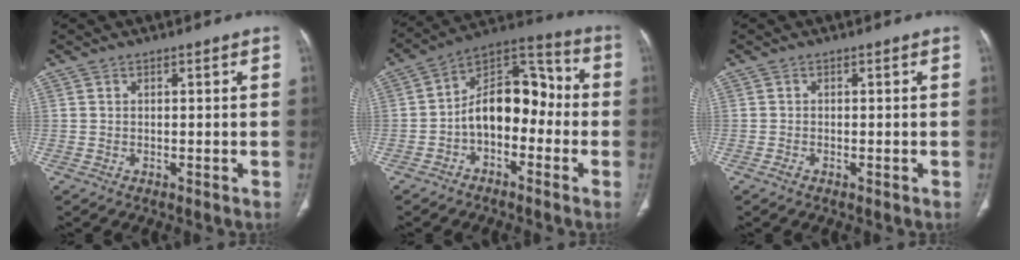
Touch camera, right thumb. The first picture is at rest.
{"total": 13.6, "force": [-2.5, 8.7, 10.1], "torque": [-0.126, 0.059, -0.055]}
{"total": 0.9, "force": [-0.5, 0.4, 0.6], "torque": [-0.014, 0.002, -0.009]}